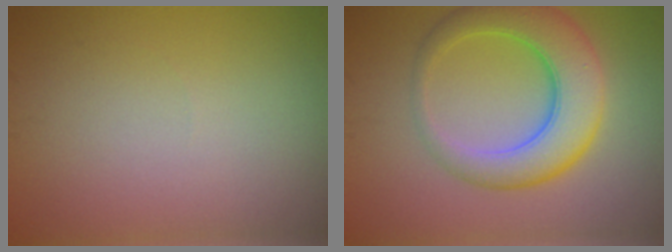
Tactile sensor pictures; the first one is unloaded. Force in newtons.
{"total": 6.8, "press": 6.8, "slide": 0.2}